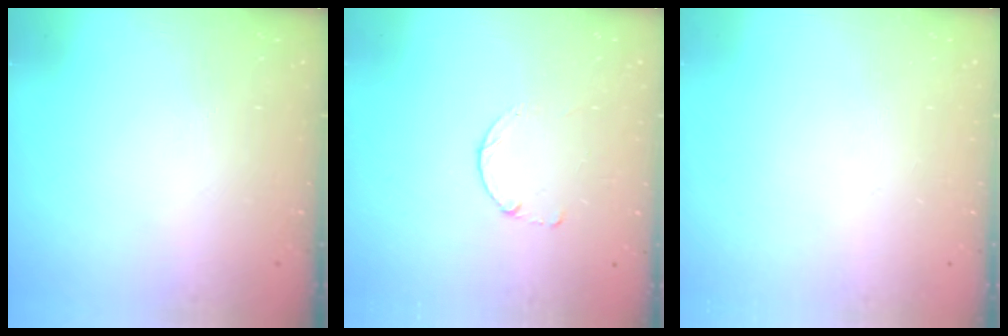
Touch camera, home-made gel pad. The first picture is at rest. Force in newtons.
{"total": 0.0}
{"total": 0.0}